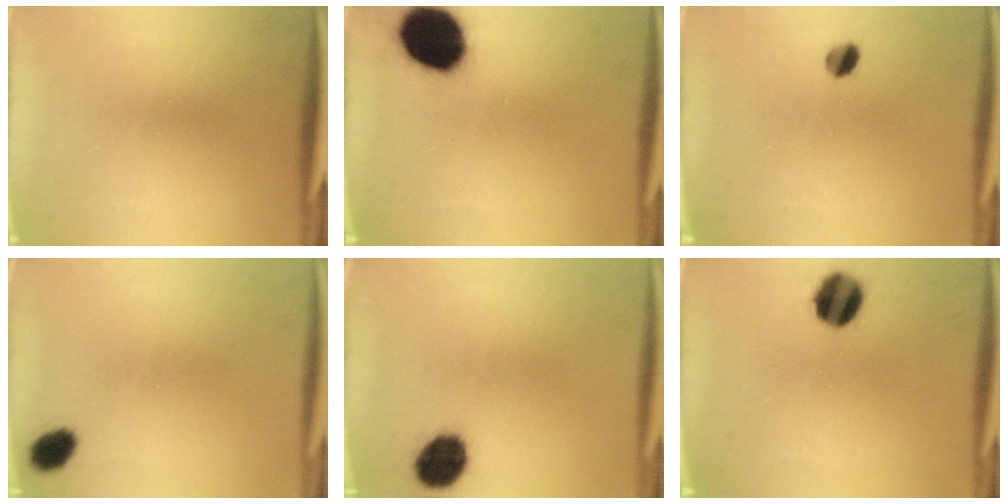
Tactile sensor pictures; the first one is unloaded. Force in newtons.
{"total": 17.3}
{"total": 3.0}
{"total": 4.6}
{"total": 9.4}
{"total": 9.9}